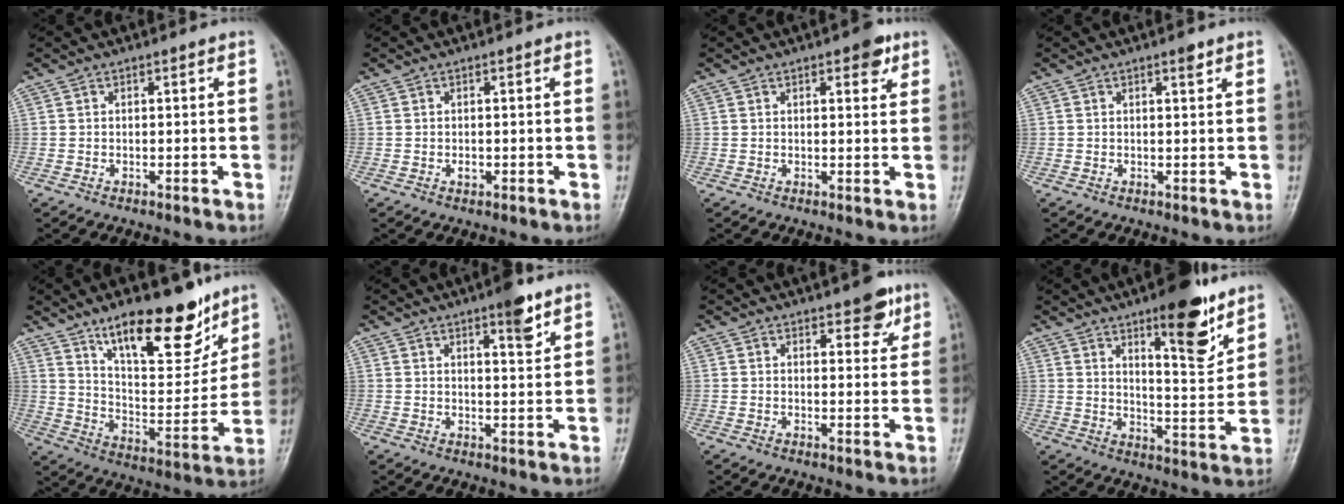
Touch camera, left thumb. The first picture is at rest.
{"total": 1.0, "force": [-0.2, 0.8, 0.7], "torque": [-0.007, 0.000, -0.002]}
{"total": 3.7, "force": [2.1, 1.6, 2.6], "torque": [-0.021, -0.006, 0.022]}
{"total": 1.8, "force": [1.2, 0.4, 1.3], "torque": [-0.017, -0.006, 0.017]}
{"total": 20.0, "force": [13.3, 7.5, 12.8], "torque": [-0.147, -0.082, 0.223]}
{"total": 5.7, "force": [3.7, 1.4, 4.1], "torque": [-0.049, -0.023, 0.051]}
{"total": 5.5, "force": [3.5, 2.4, 3.5], "torque": [-0.021, -0.017, 0.042]}
{"total": 13.8, "force": [8.6, 4.1, 10.0], "torque": [-0.114, -0.059, 0.129]}